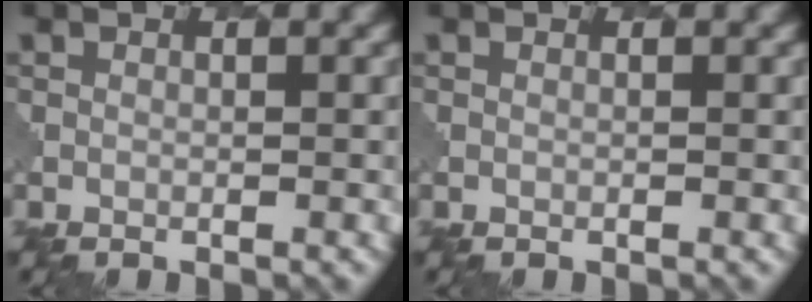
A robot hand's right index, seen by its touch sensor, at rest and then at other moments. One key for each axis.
{"total": 0.0}